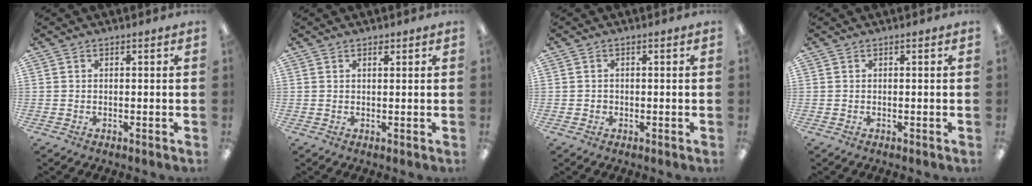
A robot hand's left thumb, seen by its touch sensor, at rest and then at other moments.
{"total": 0.8, "force": [0.6, 0.4, 0.3], "torque": [0.001, -0.004, 0.011]}
{"total": 0.8, "force": [-0.1, 0.8, 0.1], "torque": [-0.003, 0.004, -0.004]}
{"total": 0.0}